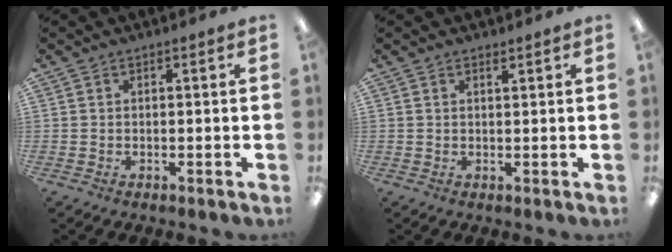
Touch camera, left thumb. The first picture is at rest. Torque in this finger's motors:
{"motor_torque": [-0.07, -0.09, -0.36, 0.18, -0.03]}